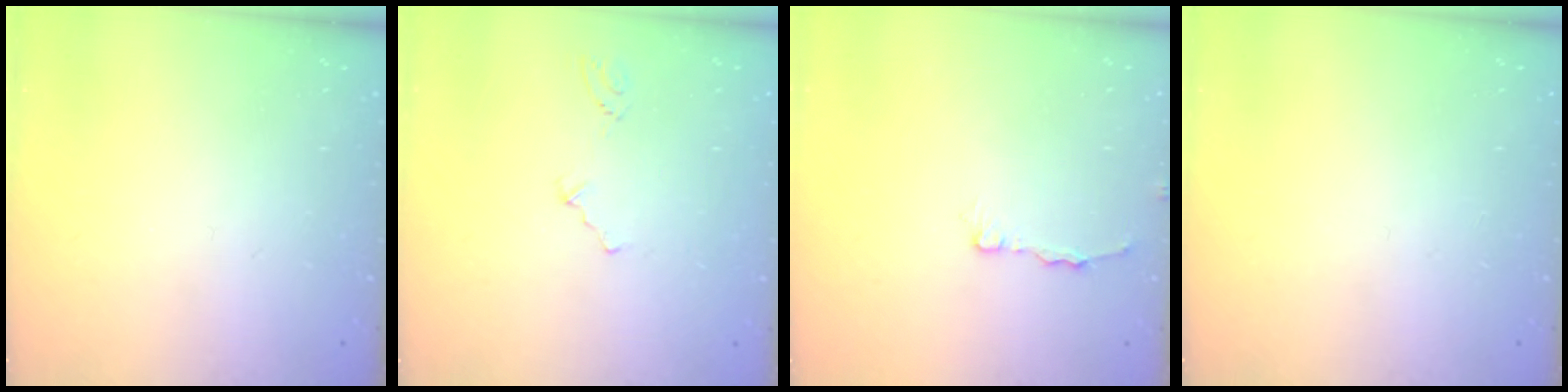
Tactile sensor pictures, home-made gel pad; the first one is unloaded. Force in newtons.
{"total": 1.6, "press": 1.2, "slide": 1.0}
{"total": 3.6, "press": 3.6, "slide": 0.3}
{"total": 0.0}